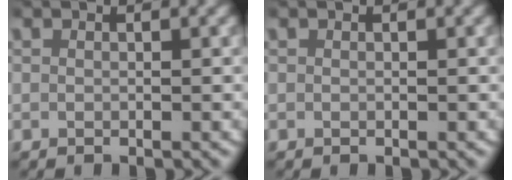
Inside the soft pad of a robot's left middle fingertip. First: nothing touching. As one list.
[{"total": 0.0}]